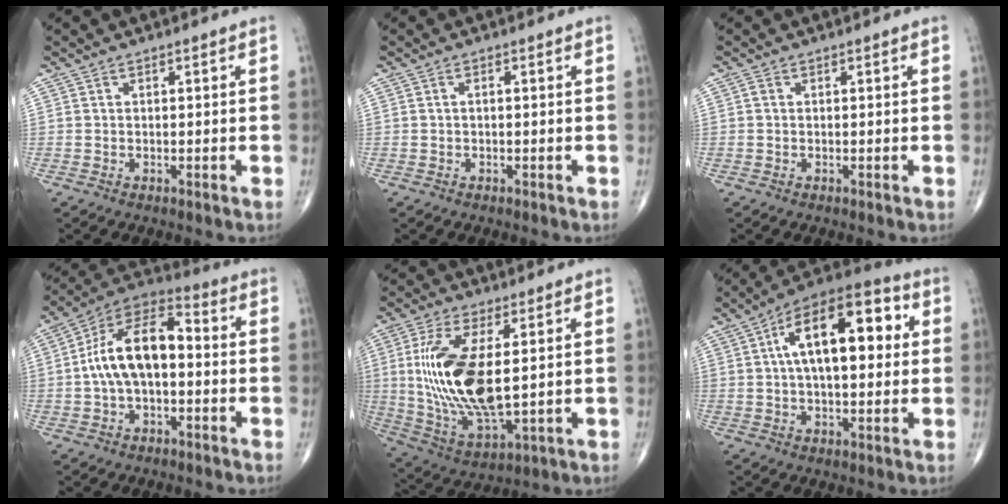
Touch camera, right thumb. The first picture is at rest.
{"total": 0.7, "force": [0.0, 0.4, 0.6], "torque": [-0.012, 0.004, -0.001]}
{"total": 0.5, "force": [0.0, 0.4, 0.3], "torque": [-0.004, 0.000, -0.003]}
{"total": 15.0, "force": [-0.2, 8.1, 12.7], "torque": [-0.217, 0.046, -0.017]}
{"total": 18.5, "force": [1.9, 7.8, 16.7], "torque": [-0.342, -0.021, 0.049]}
{"total": 18.8, "force": [3.7, 9.0, 16.1], "torque": [-0.229, 0.029, 0.047]}